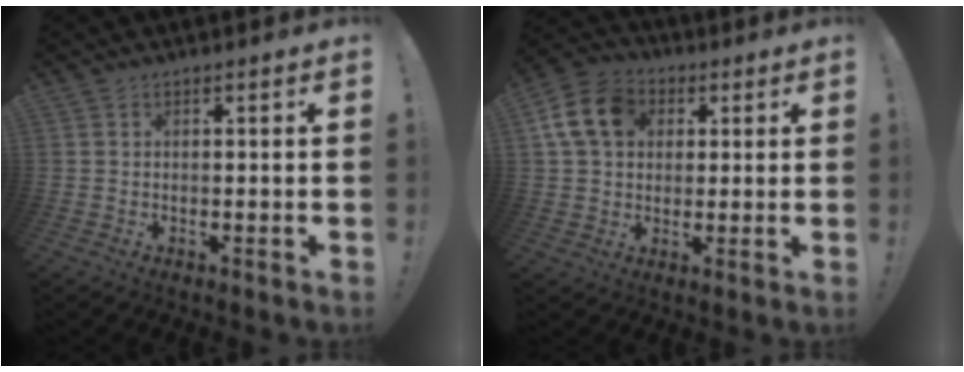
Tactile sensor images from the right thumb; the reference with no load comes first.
{"total": 14.0, "force": [4.0, 11.1, 7.7], "torque": [-0.124, 0.004, 0.083]}